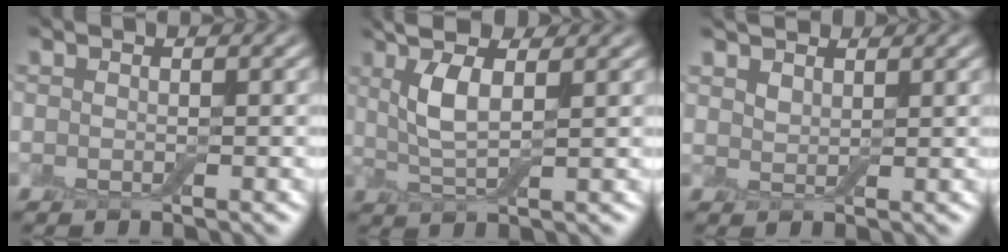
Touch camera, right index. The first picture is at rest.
{"total": 5.2, "force": [1.9, 1.7, 4.5], "torque": [-0.095, 0.004, 0.036]}
{"total": 2.6, "force": [2.1, 1.3, 0.9], "torque": [-0.028, 0.001, 0.039]}